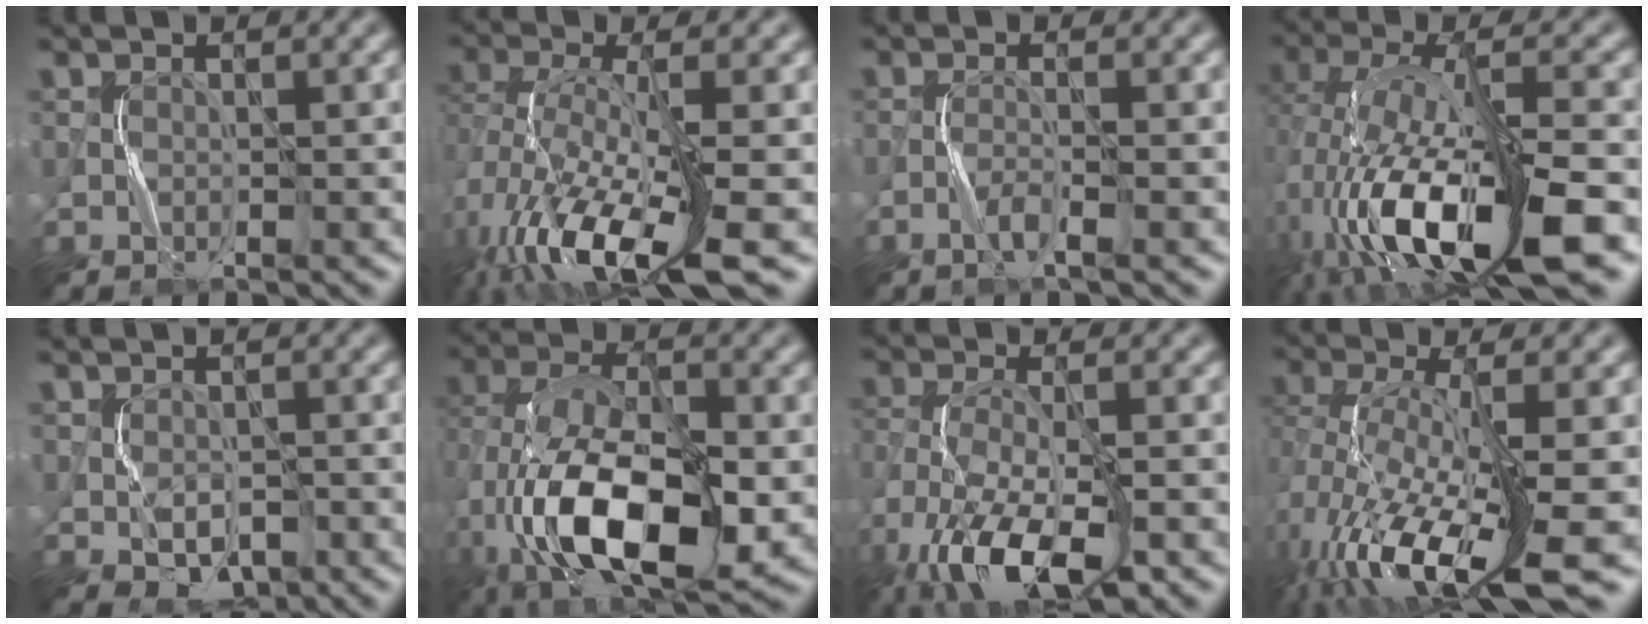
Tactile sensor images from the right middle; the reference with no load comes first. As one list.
[{"total": 10.9, "force": [-4.8, 4.1, 9.0], "torque": [-0.182, -0.008, -0.083]}, {"total": 1.5, "force": [-1.1, 0.1, 1.1], "torque": [-0.026, 0.009, -0.027]}, {"total": 12.9, "force": [-5.7, 4.4, 10.7], "torque": [-0.206, -0.002, -0.098]}, {"total": 2.6, "force": [-0.8, 1.9, 1.6], "torque": [-0.026, -0.006, -0.003]}, {"total": 13.4, "force": [-3.9, 7.0, 10.7], "torque": [-0.201, -0.006, -0.067]}, {"total": 10.5, "force": [-6.2, 4.5, 7.3], "torque": [-0.161, -0.016, -0.112]}, {"total": 11.8, "force": [-4.5, 3.9, 10.1], "torque": [-0.205, -0.008, -0.074]}]